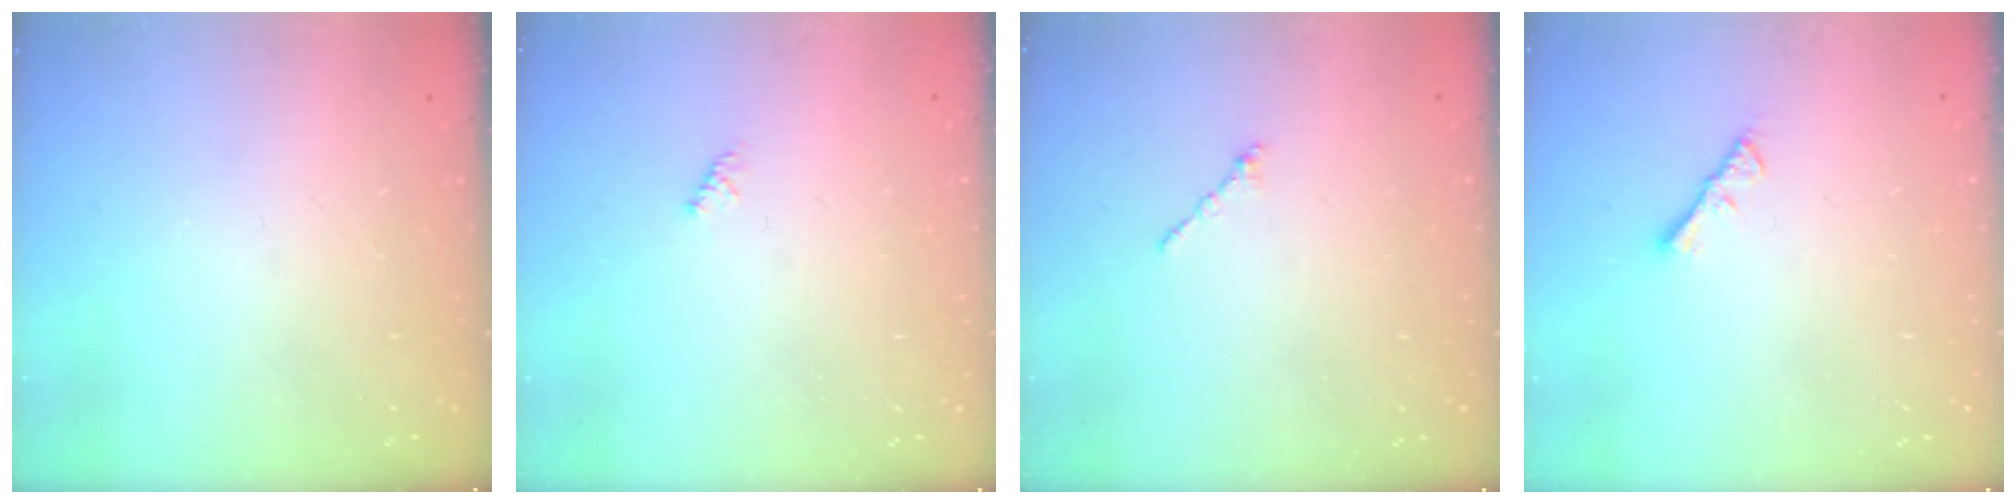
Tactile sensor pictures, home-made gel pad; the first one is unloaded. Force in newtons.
{"total": 1.5, "press": 1.4, "slide": 0.4}
{"total": 1.2, "press": 1.1, "slide": 0.5}
{"total": 2.3, "press": 2.2, "slide": 0.4}